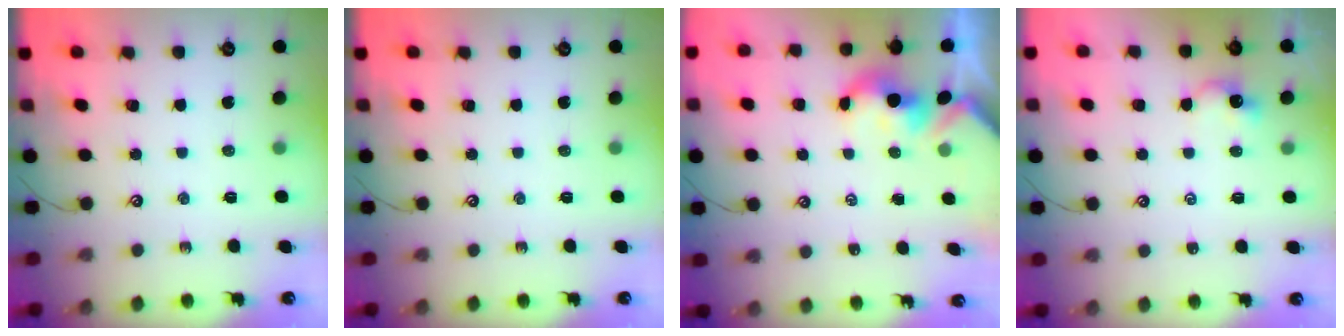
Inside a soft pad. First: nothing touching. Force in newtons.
{"total": 0.0}
{"total": 1.6, "press": 1.6, "slide": 0.2}
{"total": 0.0}